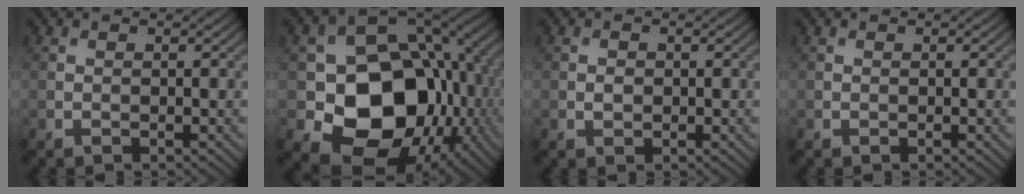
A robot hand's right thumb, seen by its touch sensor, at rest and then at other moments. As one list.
[{"total": 16.6, "force": [-2.3, 12.5, 10.7], "torque": [-0.161, -0.037, -0.033]}, {"total": 1.0, "force": [0.0, 0.8, 0.6], "torque": [-0.010, -0.003, -0.003]}, {"total": 0.0}]